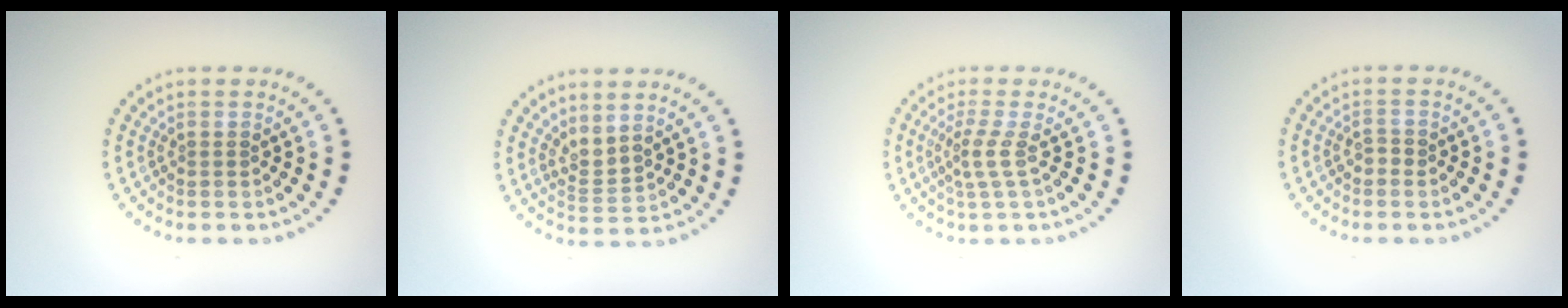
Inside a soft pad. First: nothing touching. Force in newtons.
{"total": 2.2, "press": 1.4, "slide": 1.6}
{"total": 2.1, "press": 1.3, "slide": 1.6}
{"total": 0.9, "press": 0.9, "slide": 0.2}